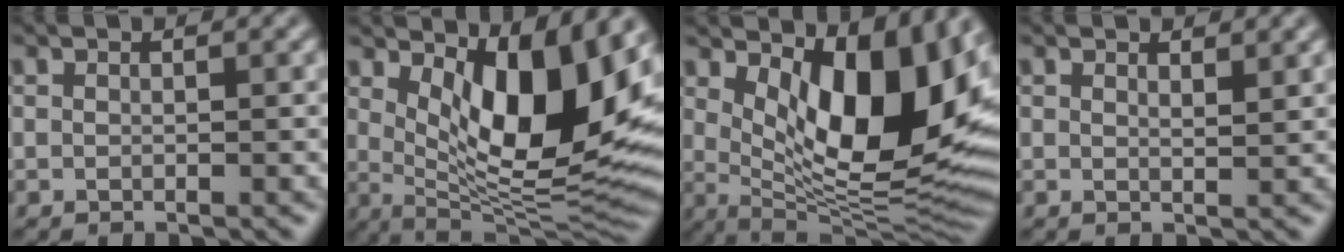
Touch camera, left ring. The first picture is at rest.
{"total": 12.2, "force": [3.6, 4.7, 10.7], "torque": [-0.150, -0.013, 0.063]}
{"total": 12.4, "force": [3.3, 5.2, 10.7], "torque": [-0.150, -0.015, 0.061]}
{"total": 1.2, "force": [1.0, 0.2, 0.7], "torque": [-0.009, -0.001, 0.017]}